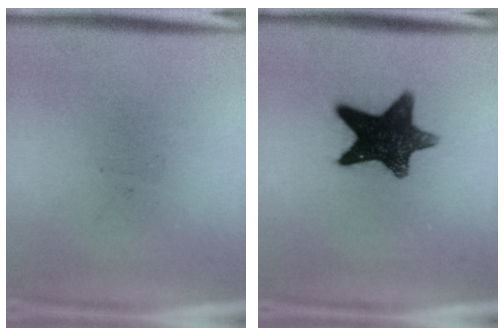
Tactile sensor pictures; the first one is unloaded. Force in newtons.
{"total": 12.8}